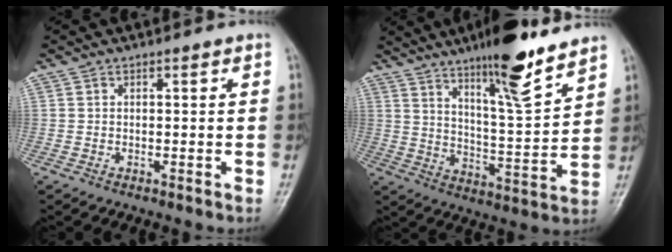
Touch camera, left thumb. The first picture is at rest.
{"total": 15.0, "force": [10.9, 2.3, 10.1], "torque": [-0.147, -0.071, 0.181]}